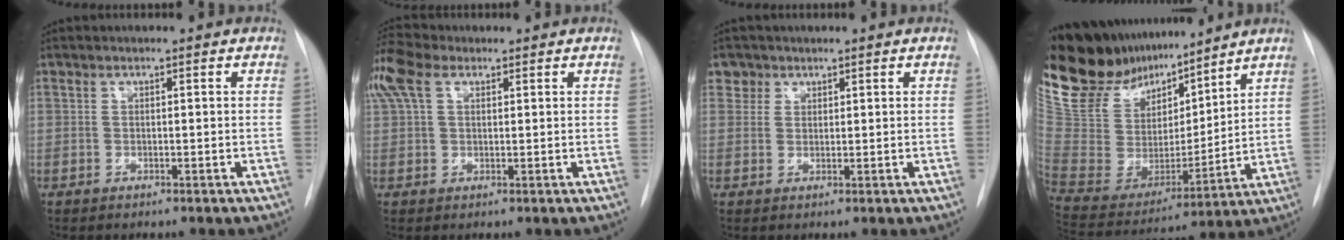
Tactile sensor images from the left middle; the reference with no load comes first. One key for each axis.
{"total": 8.0, "fx": 4.4, "fy": 4.3, "fz": 5.1, "tx": -0.138, "ty": 0.040, "tz": 0.089}
{"total": 2.7, "fx": 1.9, "fy": 1.8, "fz": -0.5, "tx": 0.022, "ty": 0.005, "tz": 0.032}
{"total": 19.7, "fx": 17.6, "fy": 5.5, "fz": 7.1, "tx": -0.138, "ty": -0.004, "tz": 0.331}